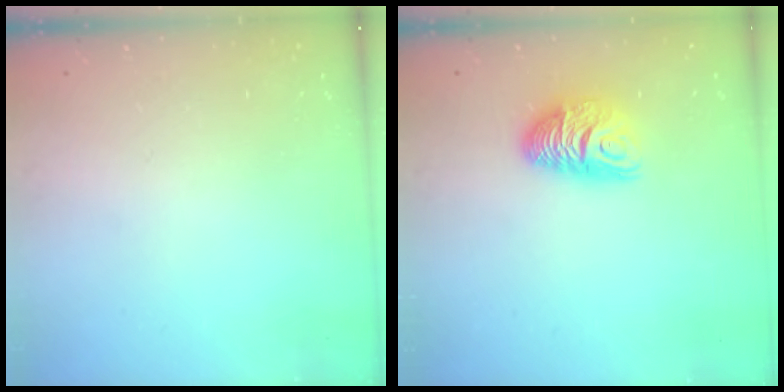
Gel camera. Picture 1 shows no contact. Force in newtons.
{"total": 9.2, "press": 9.2, "slide": 0.7}